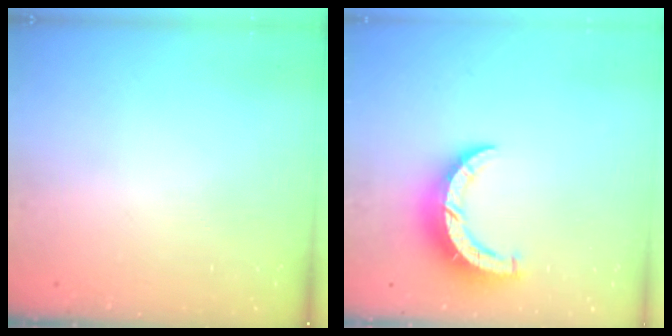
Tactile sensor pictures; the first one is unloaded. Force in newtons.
{"total": 10.4, "press": 10.3, "slide": 0.7}